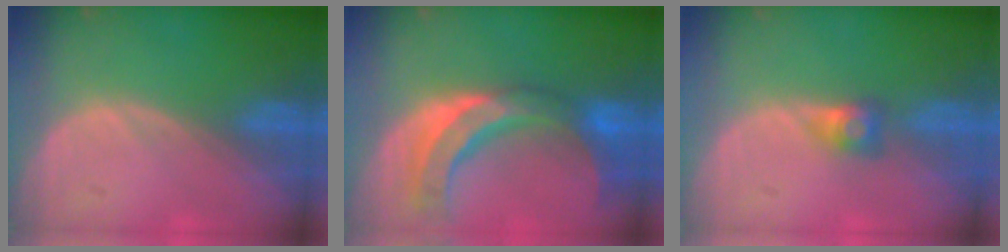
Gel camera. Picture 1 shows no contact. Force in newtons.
{"total": 10.6, "press": 9.3, "slide": 5.0}
{"total": 2.6, "press": 2.3, "slide": 1.0}